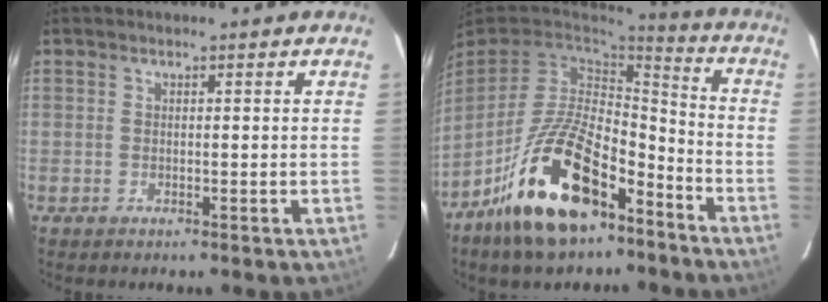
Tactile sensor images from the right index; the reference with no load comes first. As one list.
[{"total": 20.6, "force": [-12.1, 9.4, 13.8], "torque": [-0.269, 0.001, -0.206]}]